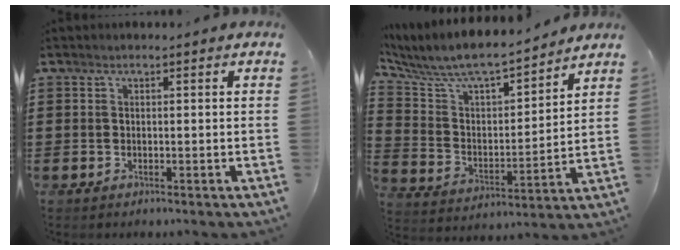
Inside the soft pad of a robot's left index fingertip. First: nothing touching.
{"total": 7.4, "force": [6.6, 1.5, 2.9], "torque": [-0.090, -0.051, 0.108]}